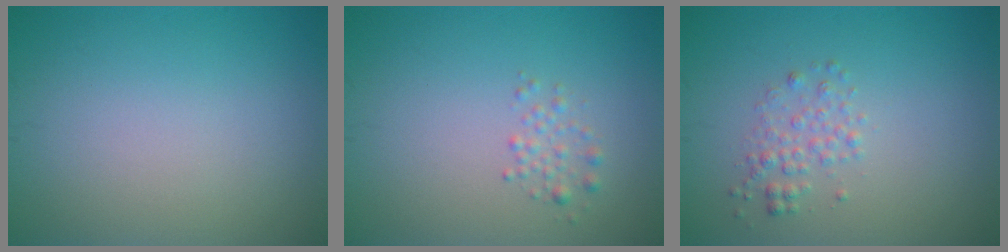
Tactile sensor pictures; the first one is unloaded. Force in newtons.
{"total": 1.2, "press": 1.1, "slide": 0.1}
{"total": 1.7, "press": 1.7, "slide": 0.0}